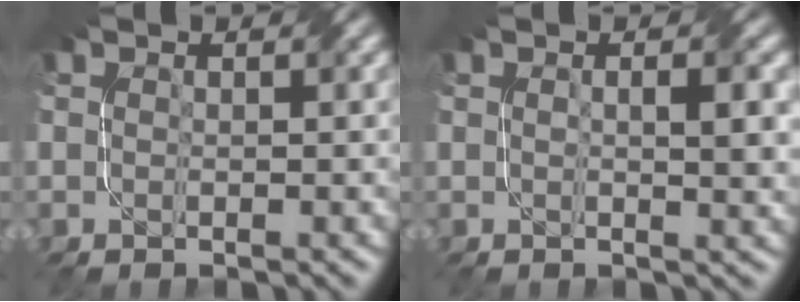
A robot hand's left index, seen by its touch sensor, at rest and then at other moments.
{"total": 2.8, "force": [0.5, 0.6, 2.7], "torque": [-0.042, 0.001, 0.008]}